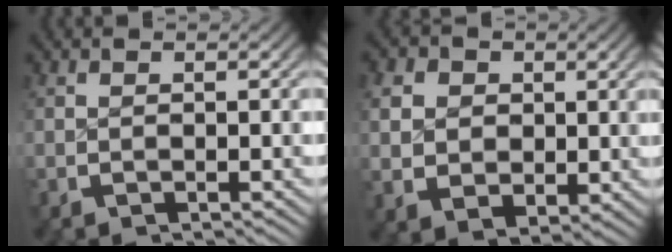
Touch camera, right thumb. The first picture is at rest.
{"total": 5.9, "force": [0.5, 4.9, 3.3], "torque": [-0.072, -0.031, 0.025]}